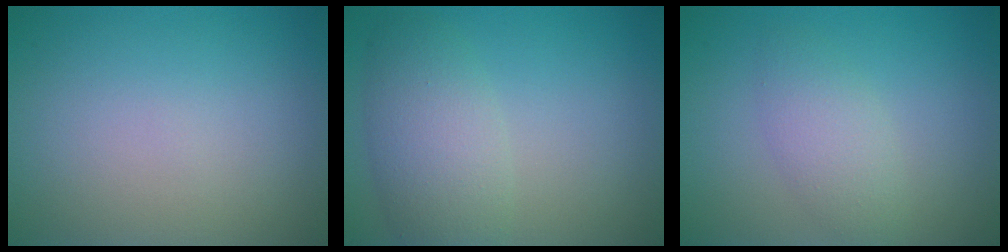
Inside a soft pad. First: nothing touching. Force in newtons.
{"total": 4.6, "press": 4.6, "slide": 0.2}
{"total": 2.7, "press": 2.6, "slide": 0.0}